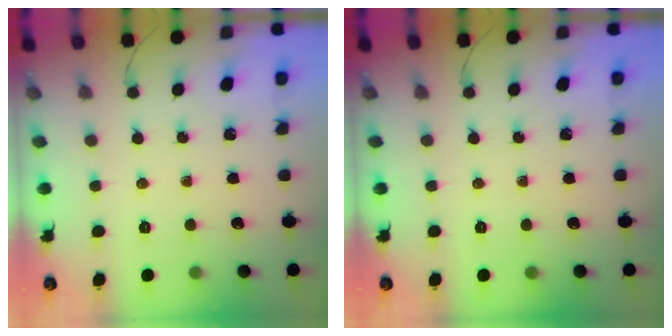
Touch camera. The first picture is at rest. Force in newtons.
{"total": 0.0}